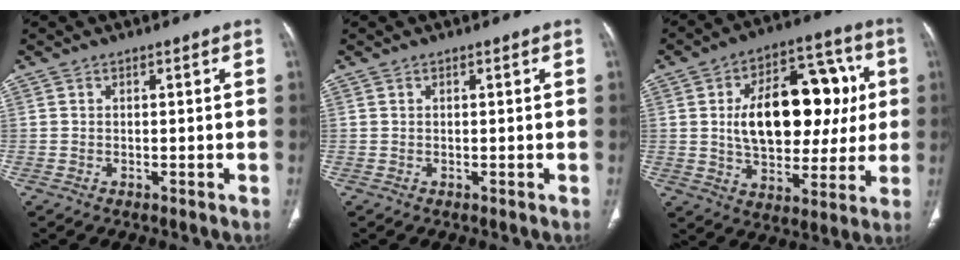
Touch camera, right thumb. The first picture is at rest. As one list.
[{"total": 0.0}, {"total": 22.8, "force": [2.9, 13.6, 18.0], "torque": [-0.232, 0.018, 0.049]}]